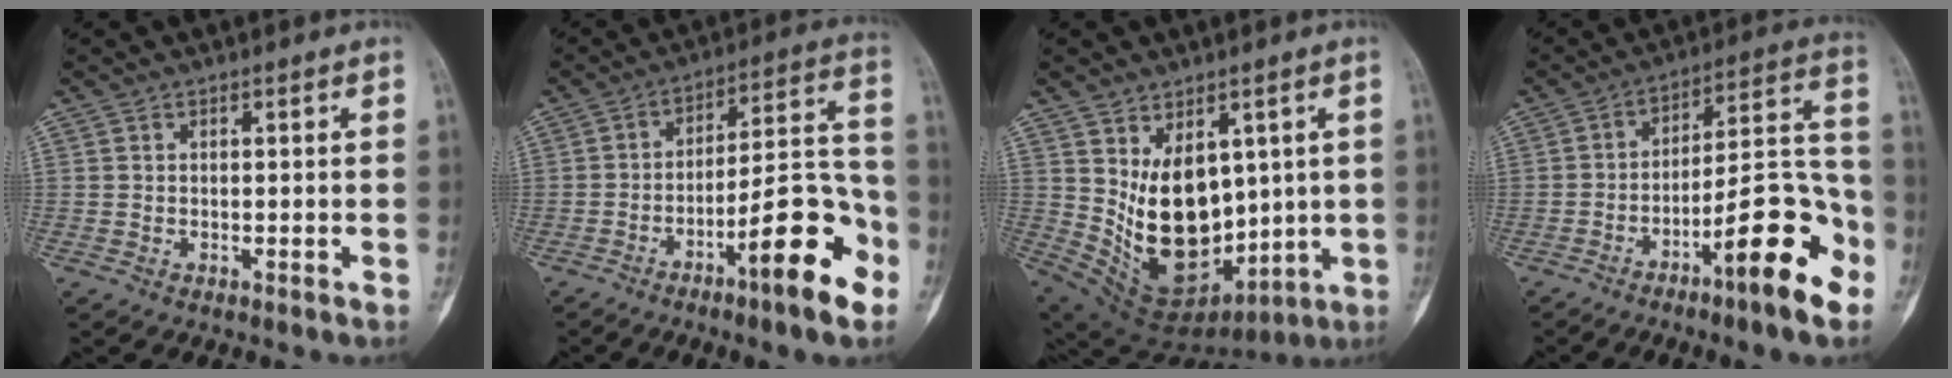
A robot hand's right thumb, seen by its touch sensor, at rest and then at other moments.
{"total": 17.4, "force": [-8.5, 3.7, 14.8], "torque": [-0.212, 0.065, -0.128]}
{"total": 16.3, "force": [2.3, 10.7, 12.1], "torque": [-0.159, -0.032, 0.076]}
{"total": 17.7, "force": [-8.8, 3.7, 14.9], "torque": [-0.214, 0.069, -0.135]}